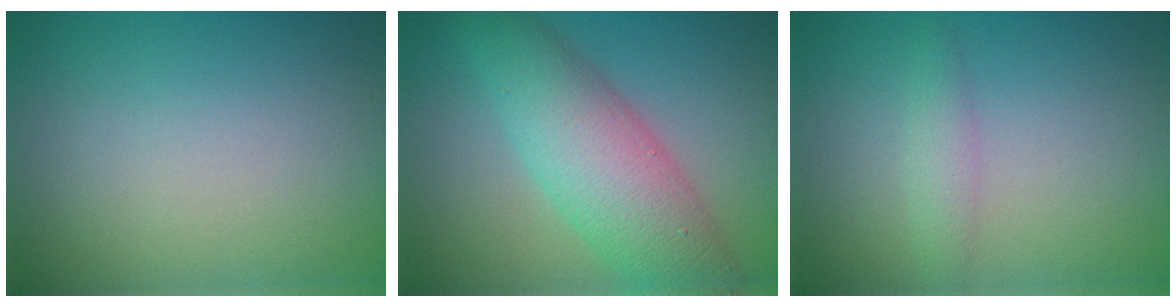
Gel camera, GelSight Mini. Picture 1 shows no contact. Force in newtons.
{"total": 7.3, "press": 7.3, "slide": 0.2}
{"total": 1.6, "press": 1.6, "slide": 0.1}